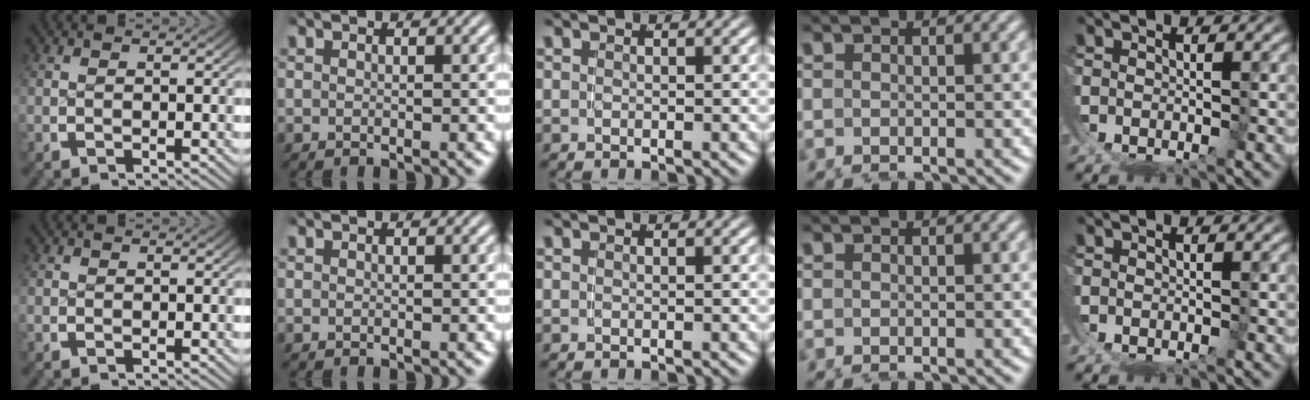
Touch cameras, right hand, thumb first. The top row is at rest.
{}